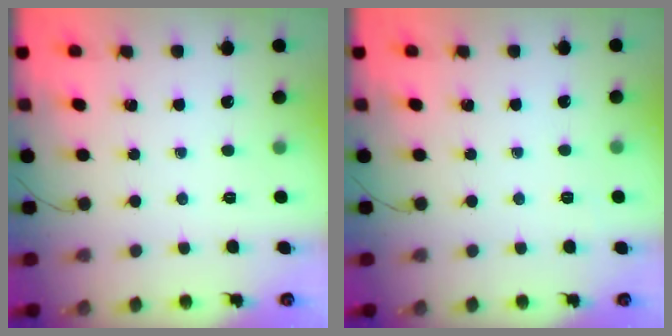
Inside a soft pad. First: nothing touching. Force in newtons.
{"total": 4.7, "press": 4.5, "slide": 1.2}